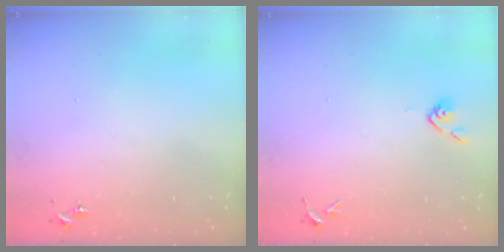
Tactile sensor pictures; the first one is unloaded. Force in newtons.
{"total": 4.2, "press": 4.1, "slide": 1.1}